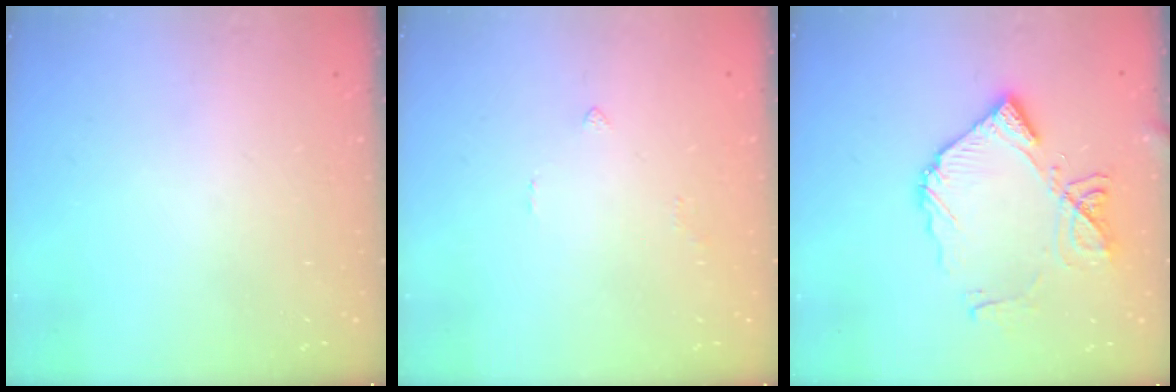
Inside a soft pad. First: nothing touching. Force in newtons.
{"total": 1.6, "press": 1.5, "slide": 0.6}
{"total": 15.1, "press": 14.9, "slide": 1.9}